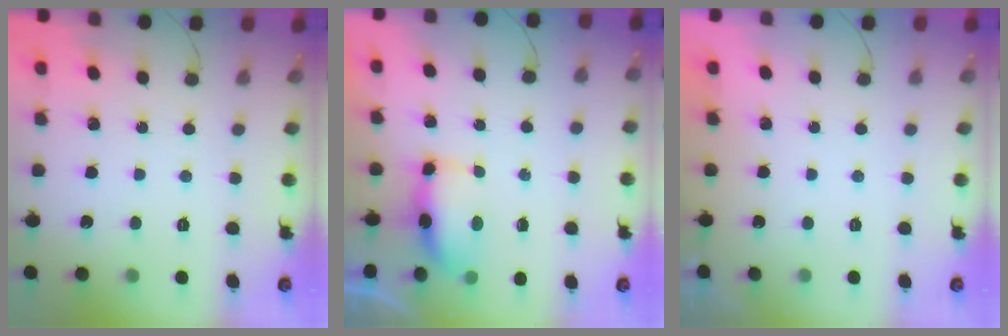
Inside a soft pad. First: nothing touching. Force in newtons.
{"total": 6.1, "press": 6.0, "slide": 0.6}
{"total": 1.8, "press": 0.1, "slide": 1.8}